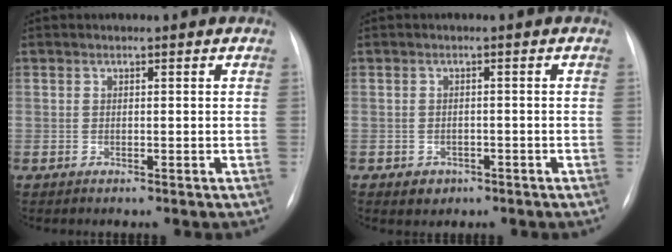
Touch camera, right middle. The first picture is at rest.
{"total": 2.2, "force": [-1.1, 1.9, 0.5], "torque": [-0.005, 0.006, -0.008]}